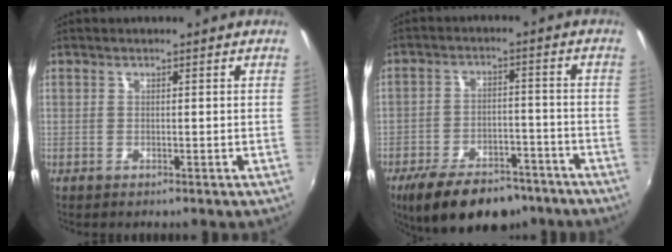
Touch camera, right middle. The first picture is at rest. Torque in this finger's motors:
{"motor_torque": [1.11, -1.03, 0.30, 0.11]}